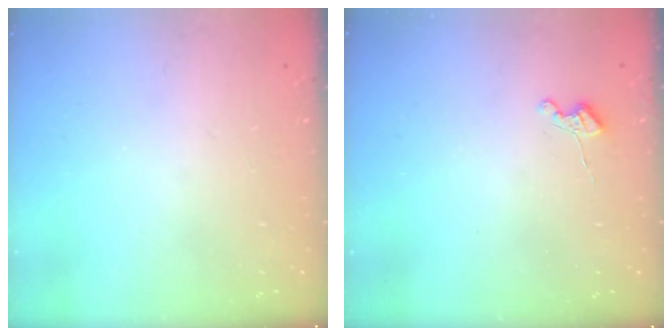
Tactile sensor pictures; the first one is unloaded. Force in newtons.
{"total": 3.7, "press": 3.7, "slide": 0.4}